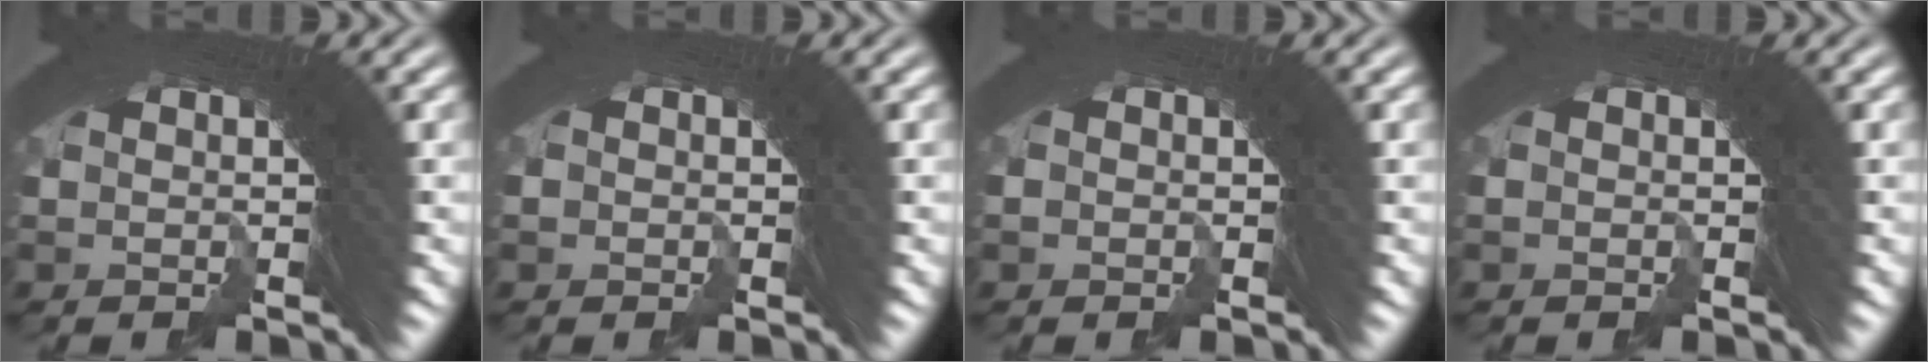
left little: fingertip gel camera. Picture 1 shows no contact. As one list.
[{"total": 0.7, "force": [-0.4, 0.5, -0.2], "torque": [0.001, -0.004, -0.005]}, {"total": 0.6, "force": [-0.4, 0.4, -0.2], "torque": [0.002, -0.003, -0.004]}, {"total": 0.0}]